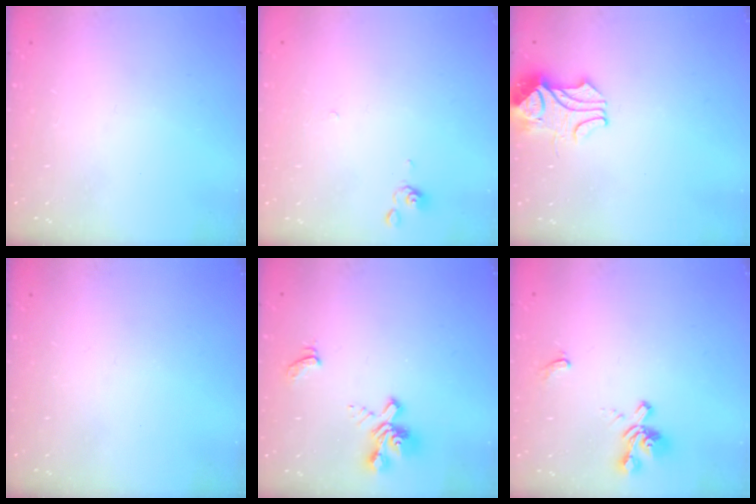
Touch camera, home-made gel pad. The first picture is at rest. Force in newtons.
{"total": 1.0, "press": 1.0, "slide": 0.2}
{"total": 2.3, "press": 2.1, "slide": 0.8}
{"total": 0.0}
{"total": 2.9, "press": 2.7, "slide": 1.2}
{"total": 1.4, "press": 0.8, "slide": 1.2}